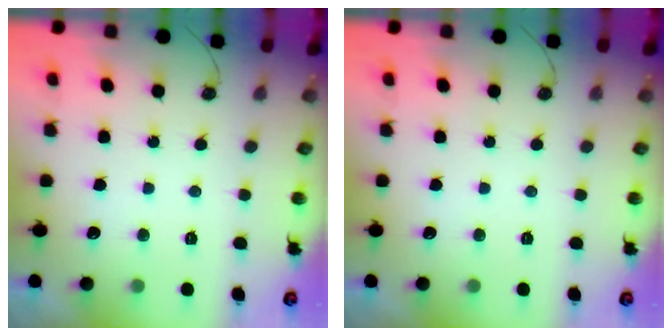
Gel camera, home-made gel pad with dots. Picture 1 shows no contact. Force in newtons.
{"total": 0.0}